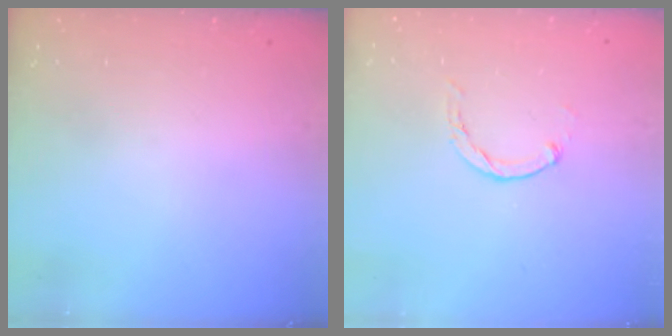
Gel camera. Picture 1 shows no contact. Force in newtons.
{"total": 0.0}